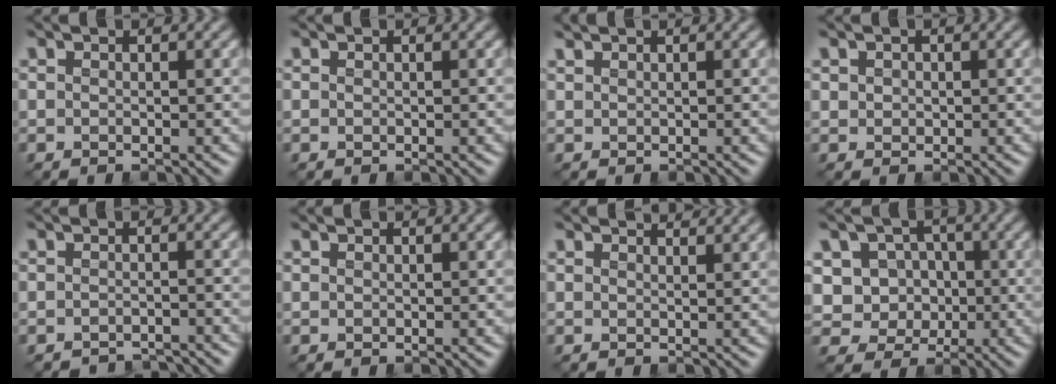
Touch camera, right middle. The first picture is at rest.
{"total": 0.0}
{"total": 0.6, "force": [0.6, -0.1, 0.1], "torque": [-0.007, 0.003, 0.014]}
{"total": 0.8, "force": [0.0, 0.7, 0.2], "torque": [-0.004, -0.004, 0.002]}
{"total": 3.3, "force": [-3.3, 0.4, -0.1], "torque": [0.010, -0.008, -0.052]}
{"total": 0.0}
{"total": 1.9, "force": [1.8, 0.1, 0.4], "torque": [-0.012, 0.003, 0.017]}
{"total": 6.0, "force": [0.1, 5.5, 2.3], "torque": [-0.041, 0.017, -0.017]}